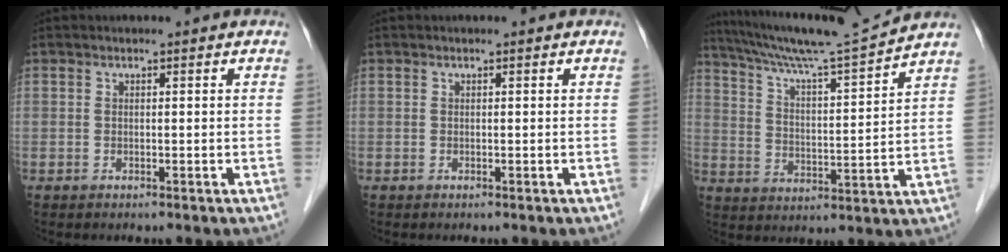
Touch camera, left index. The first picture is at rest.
{"total": 0.0}
{"total": 13.8, "force": [12.9, -2.4, 4.4], "torque": [-0.087, -0.022, 0.211]}